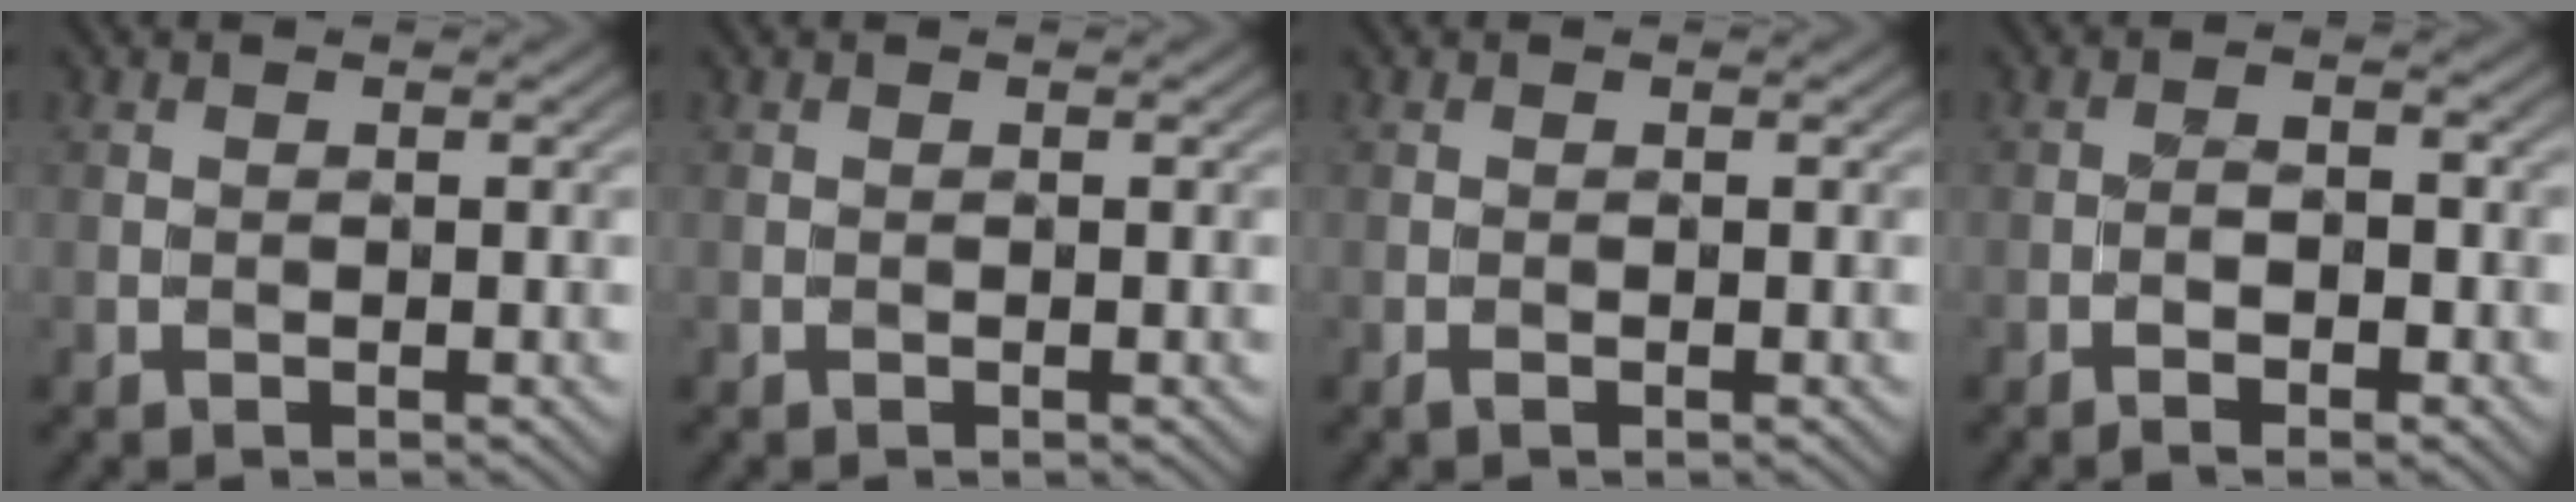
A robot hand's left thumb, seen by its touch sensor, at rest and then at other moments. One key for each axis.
{"total": 0.0}
{"total": 0.5, "fx": -0.3, "fy": 0.0, "fz": 0.4, "tx": -0.011, "ty": 0.000, "tz": -0.006}
{"total": 3.0, "fx": -1.7, "fy": 0.7, "fz": 2.4, "tx": -0.042, "ty": 0.002, "tz": -0.027}